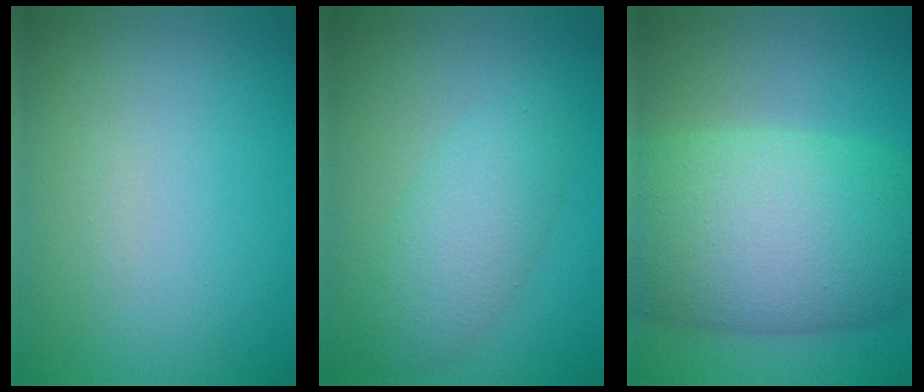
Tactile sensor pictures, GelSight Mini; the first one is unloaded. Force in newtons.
{"total": 3.9, "press": 3.8, "slide": 0.2}
{"total": 11.9, "press": 11.9, "slide": 0.6}